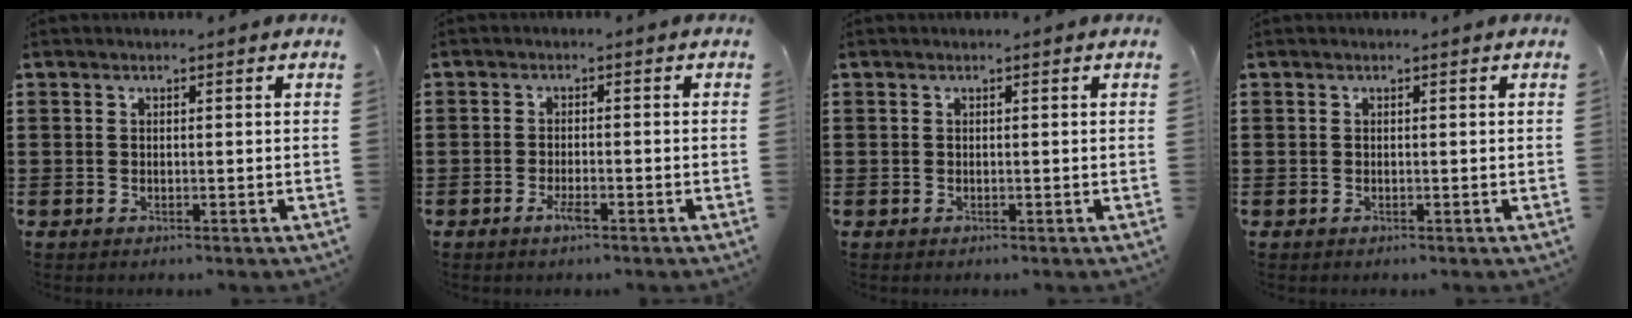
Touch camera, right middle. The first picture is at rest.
{"total": 2.2, "force": [-1.4, 0.5, 1.6], "torque": [-0.043, -0.007, -0.029]}
{"total": 0.0}
{"total": 0.0}